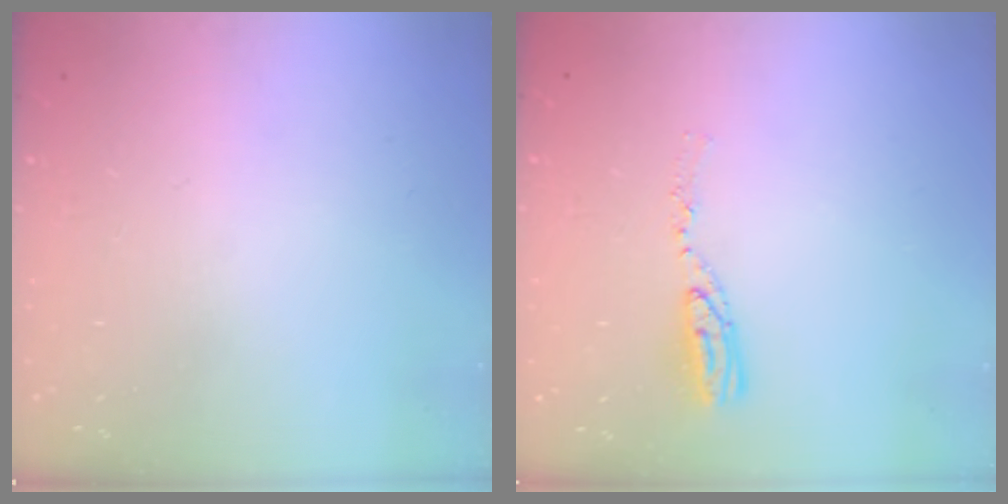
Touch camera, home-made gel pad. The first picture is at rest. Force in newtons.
{"total": 5.9, "press": 5.9, "slide": 0.5}